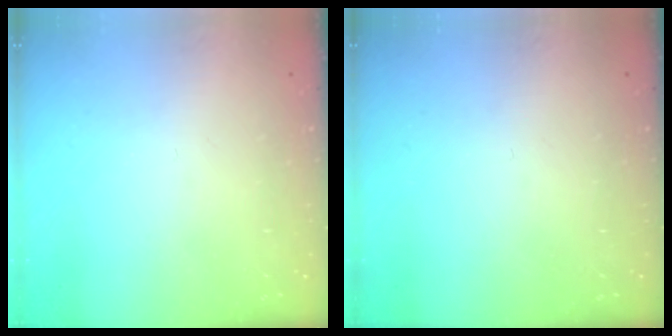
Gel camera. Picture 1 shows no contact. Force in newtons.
{"total": 0.0}